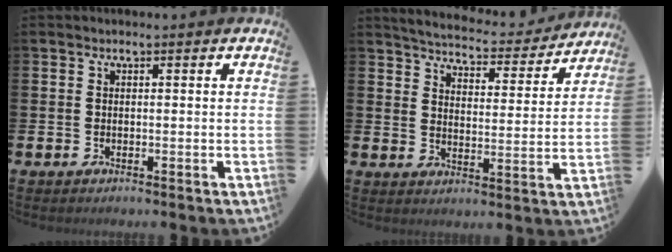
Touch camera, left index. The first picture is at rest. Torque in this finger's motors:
{"motor_torque": [0.92, -1.22, 0.18, 0.05]}